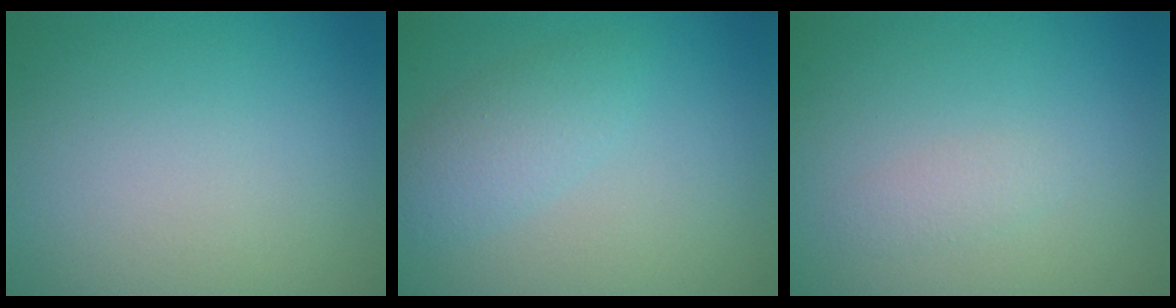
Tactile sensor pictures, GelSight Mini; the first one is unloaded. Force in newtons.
{"total": 2.5, "press": 2.5, "slide": 0.0}
{"total": 0.9, "press": 0.9, "slide": 0.0}